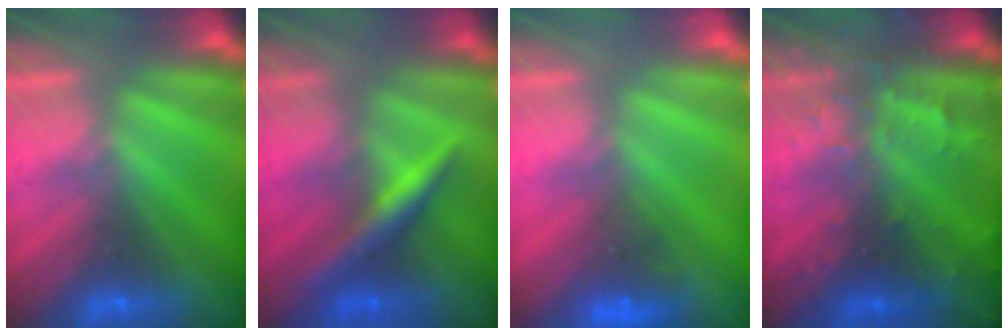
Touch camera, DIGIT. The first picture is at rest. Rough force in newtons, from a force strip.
{"total": 2.4}
{"total": 4.6}
{"total": 9.3}